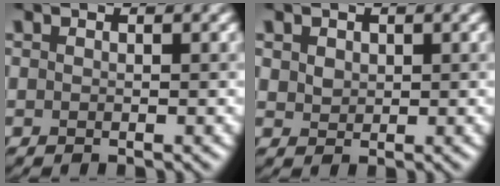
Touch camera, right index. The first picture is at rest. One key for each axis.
{"total": 1.5, "fx": 0.8, "fy": 1.1, "fz": 0.6, "tx": -0.011, "ty": 0.002, "tz": 0.017}